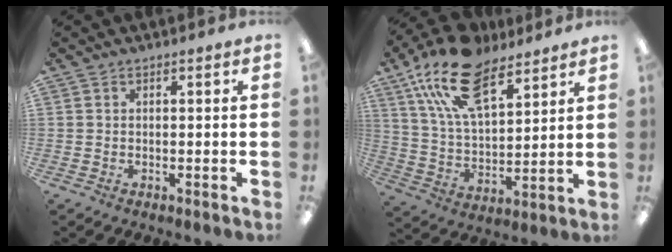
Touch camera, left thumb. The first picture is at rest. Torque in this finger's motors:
{"motor_torque": [0.40, 0.39, 1.31, -1.46, 0.42]}